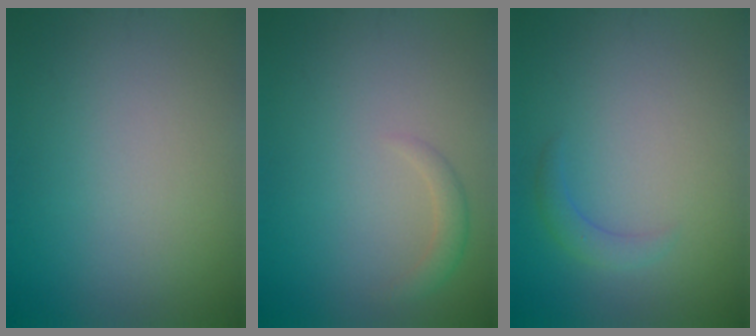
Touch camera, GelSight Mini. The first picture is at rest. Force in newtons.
{"total": 1.4, "press": 1.4, "slide": 0.1}
{"total": 1.6, "press": 1.6, "slide": 0.0}